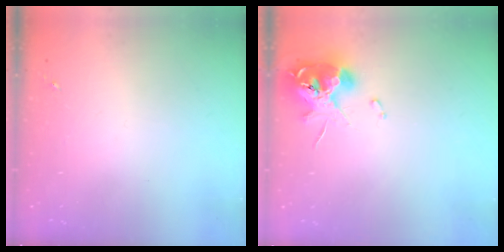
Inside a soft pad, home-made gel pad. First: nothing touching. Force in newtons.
{"total": 11.3, "press": 11.2, "slide": 1.6}